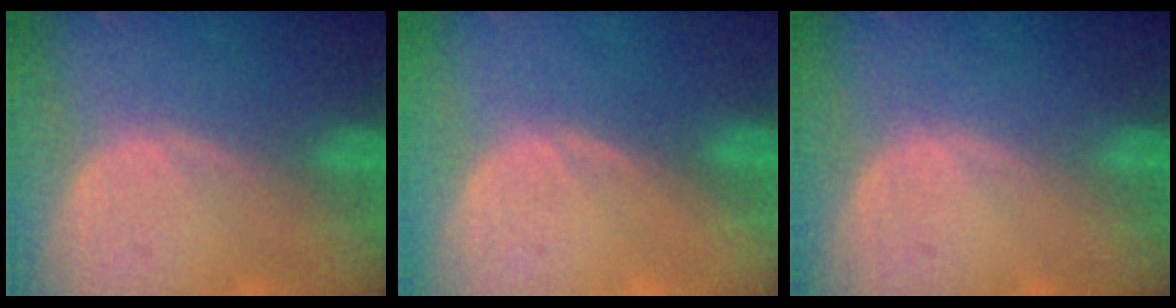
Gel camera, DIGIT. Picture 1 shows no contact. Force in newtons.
{"total": 0.0}
{"total": 0.0}